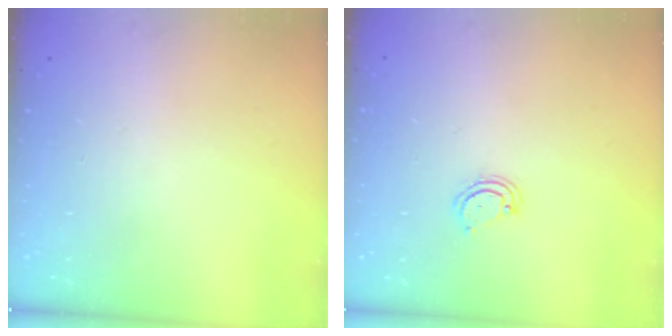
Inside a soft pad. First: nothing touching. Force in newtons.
{"total": 3.9, "press": 3.9, "slide": 0.4}